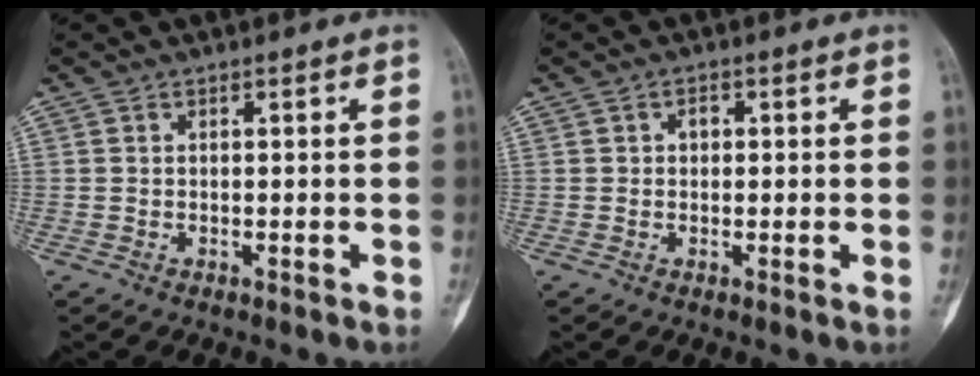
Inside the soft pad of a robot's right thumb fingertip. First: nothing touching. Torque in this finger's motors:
{"motor_torque": [-0.36, 0.36, 0.11, -0.09, -0.03]}